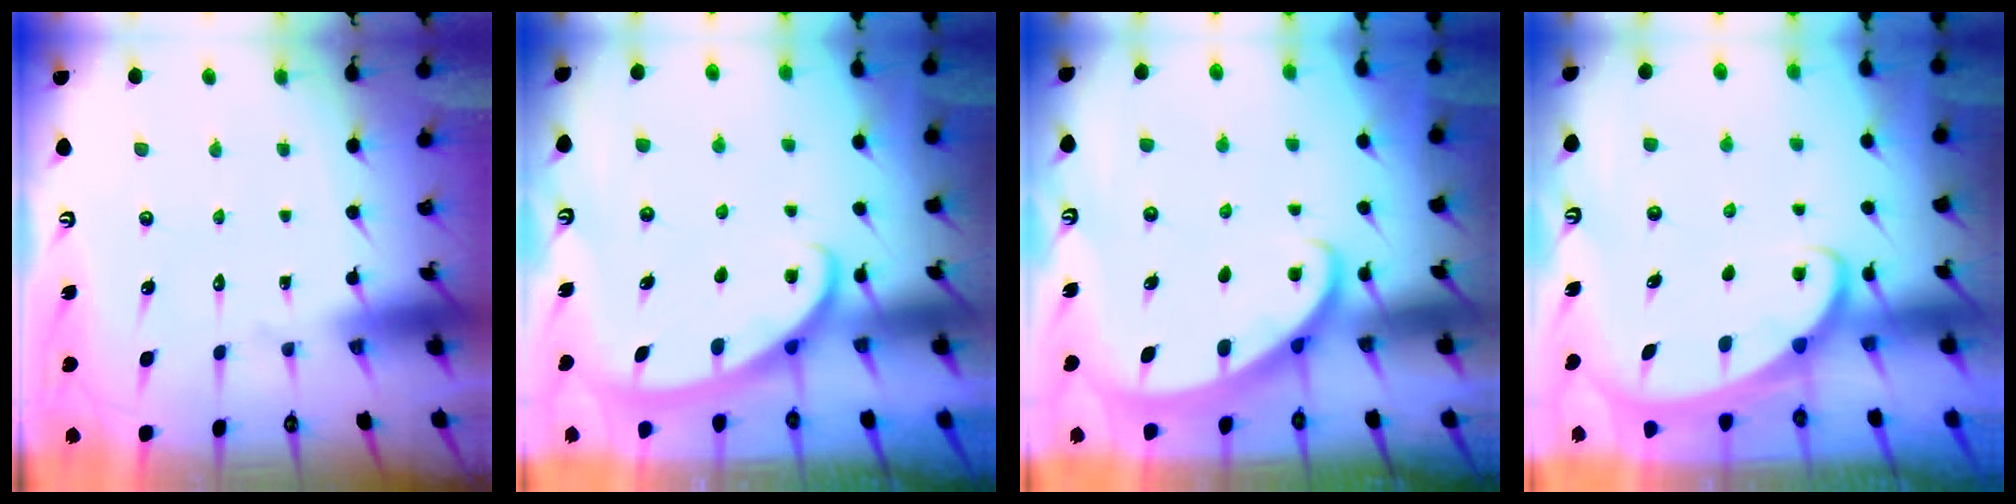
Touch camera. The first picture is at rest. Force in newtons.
{"total": 2.9, "press": 2.8, "slide": 0.4}
{"total": 2.4, "press": 2.4, "slide": 0.2}
{"total": 2.2, "press": 2.2, "slide": 0.3}